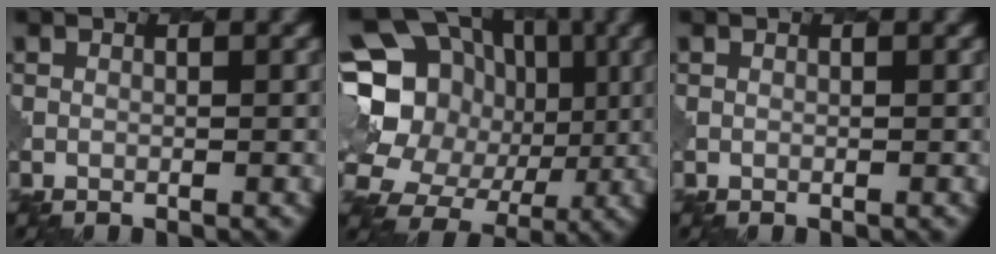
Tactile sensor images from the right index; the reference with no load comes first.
{"total": 19.1, "force": [1.9, 16.6, 9.3], "torque": [-0.208, 0.040, 0.010]}
{"total": 0.0}